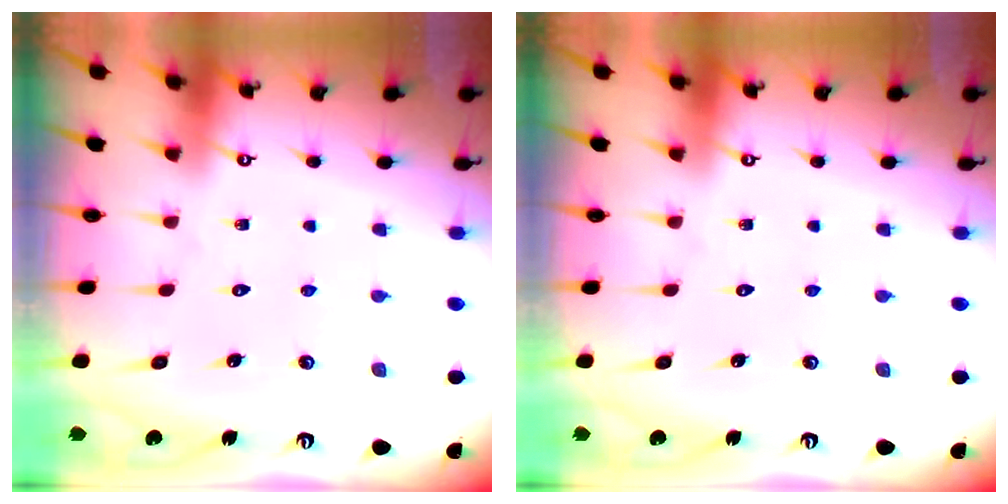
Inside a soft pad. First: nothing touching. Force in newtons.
{"total": 0.0}